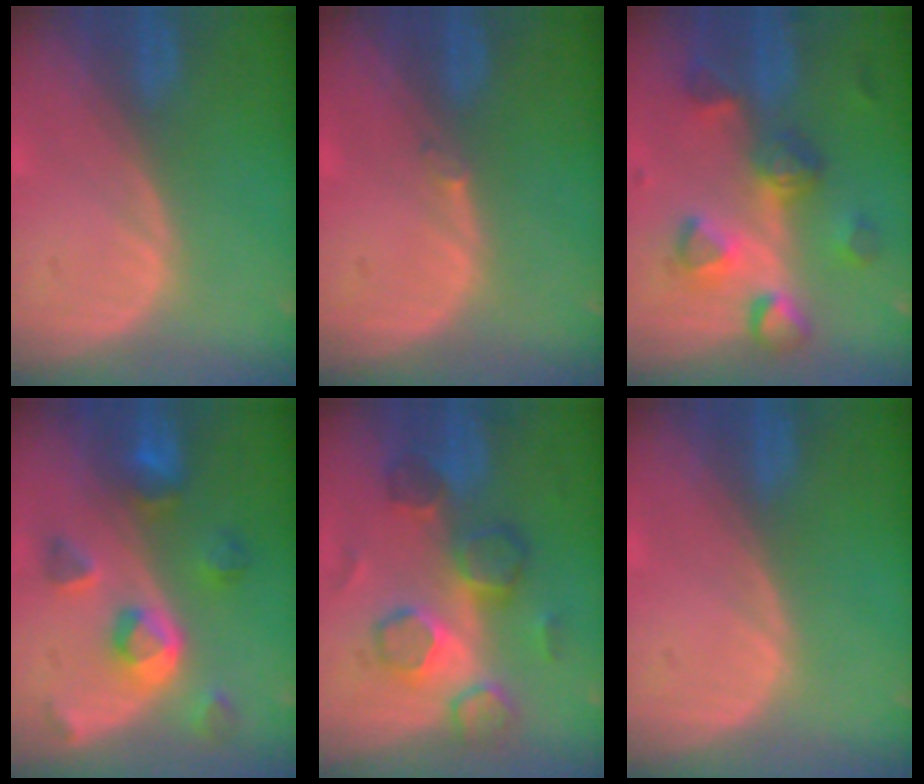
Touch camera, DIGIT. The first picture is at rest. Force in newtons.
{"total": 0.5, "press": 0.5, "slide": 0.1}
{"total": 8.2, "press": 7.7, "slide": 2.7}
{"total": 7.7, "press": 6.8, "slide": 3.5}
{"total": 8.4, "press": 8.2, "slide": 1.8}
{"total": 0.0}